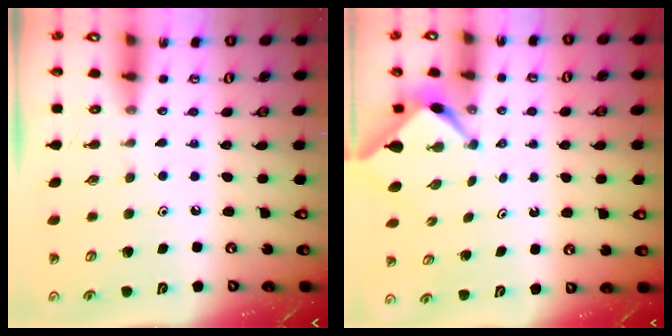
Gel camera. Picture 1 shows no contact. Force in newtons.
{"total": 2.4, "press": 2.4, "slide": 0.3}